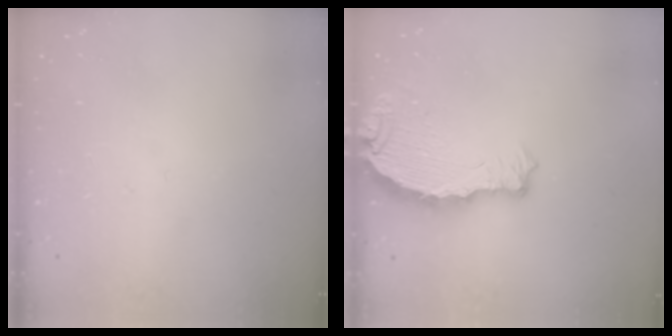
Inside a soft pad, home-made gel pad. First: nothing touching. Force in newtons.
{"total": 7.9, "press": 7.9, "slide": 0.9}